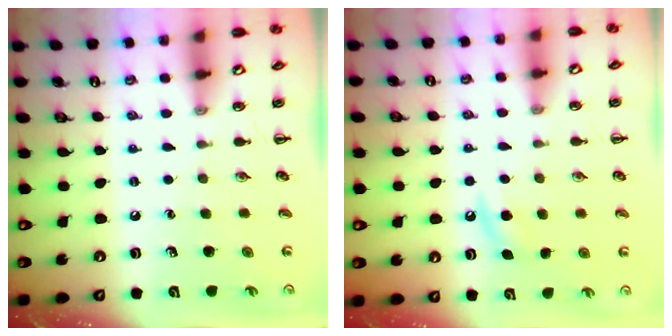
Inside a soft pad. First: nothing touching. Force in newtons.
{"total": 5.3, "press": 5.0, "slide": 1.8}